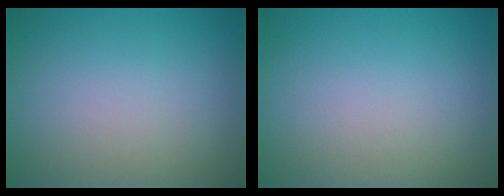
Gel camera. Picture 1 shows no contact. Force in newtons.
{"total": 0.0}